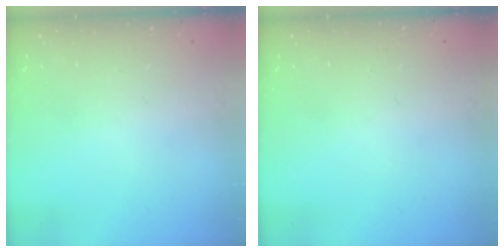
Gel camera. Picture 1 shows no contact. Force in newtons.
{"total": 0.0}